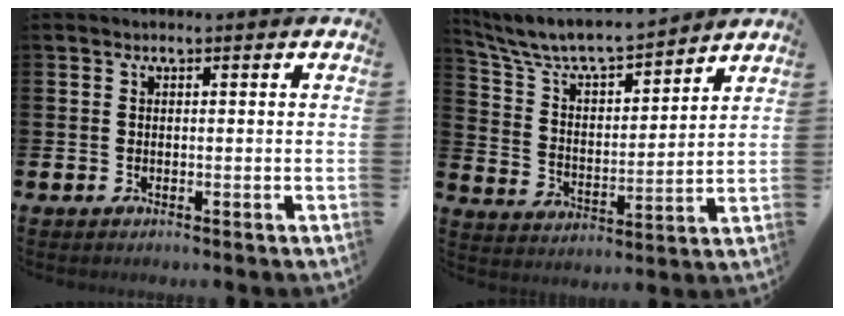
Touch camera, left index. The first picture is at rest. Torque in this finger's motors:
{"motor_torque": [1.00, -1.14, 0.22, 0.11]}